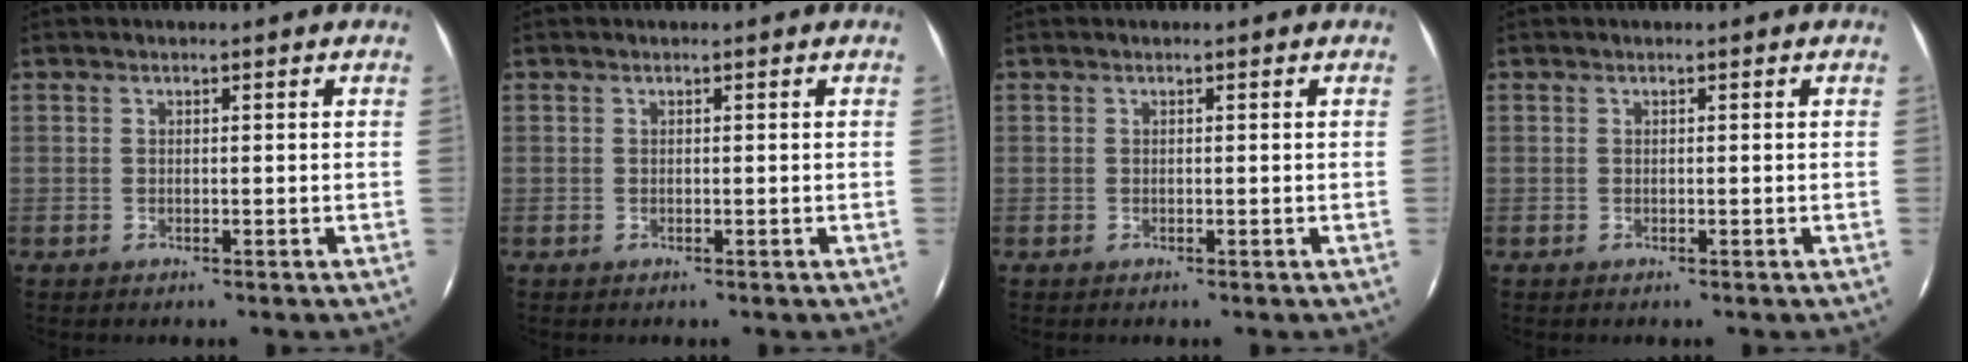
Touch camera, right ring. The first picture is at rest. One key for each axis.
{"total": 0.0}
{"total": 0.0}
{"total": 0.0}